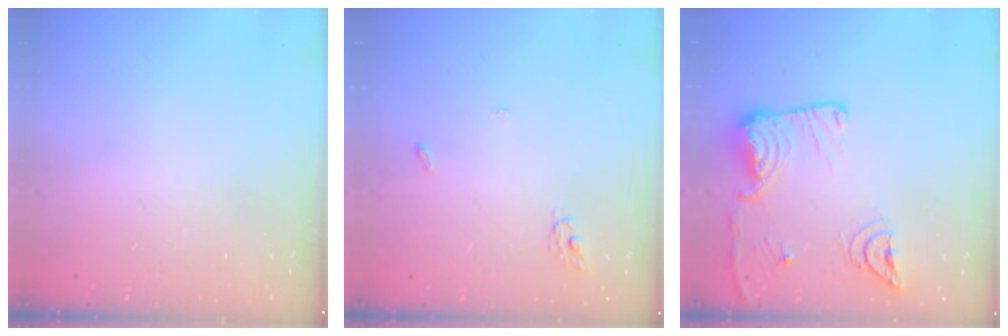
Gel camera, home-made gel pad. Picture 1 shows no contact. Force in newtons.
{"total": 3.3, "press": 3.3, "slide": 0.2}
{"total": 15.4, "press": 15.3, "slide": 1.9}